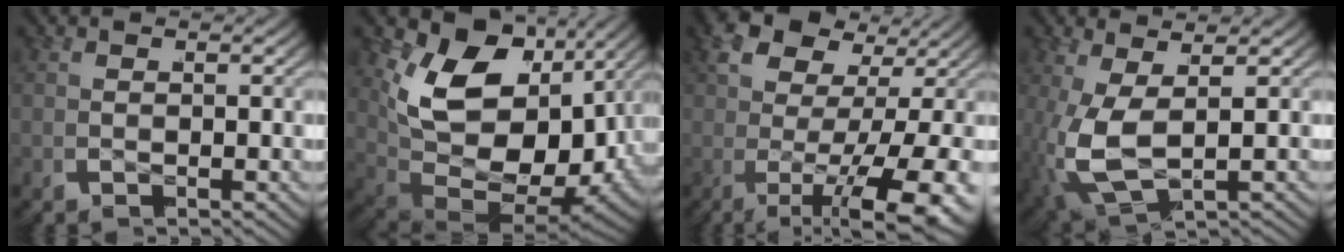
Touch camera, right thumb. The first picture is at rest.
{"total": 22.0, "force": [-2.6, 15.2, 15.7], "torque": [-0.301, -0.053, -0.019]}
{"total": 10.6, "force": [0.1, 6.0, 8.8], "torque": [-0.159, -0.021, 0.014]}
{"total": 7.3, "force": [-1.4, 4.9, 5.3], "torque": [-0.162, -0.034, -0.006]}